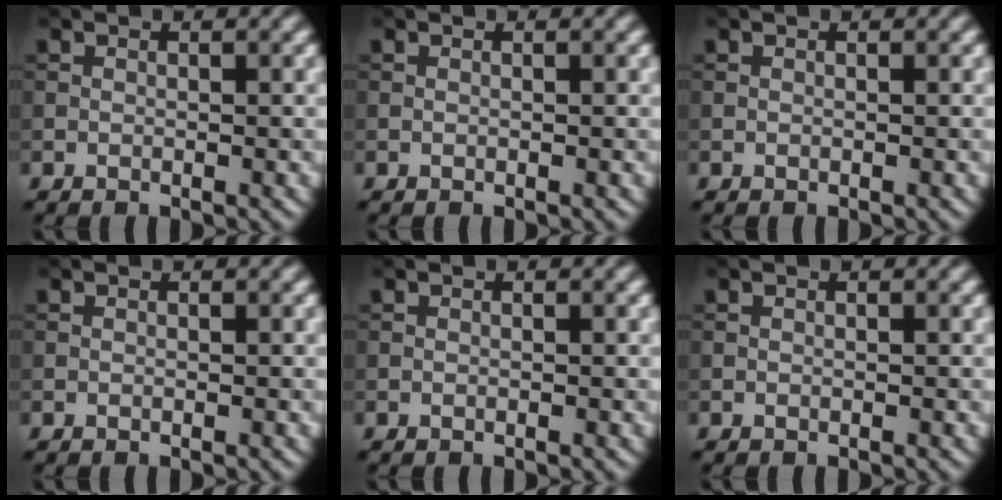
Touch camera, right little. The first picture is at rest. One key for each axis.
{"total": 0.0}
{"total": 0.0}
{"total": 0.0}
{"total": 0.0}
{"total": 0.0}